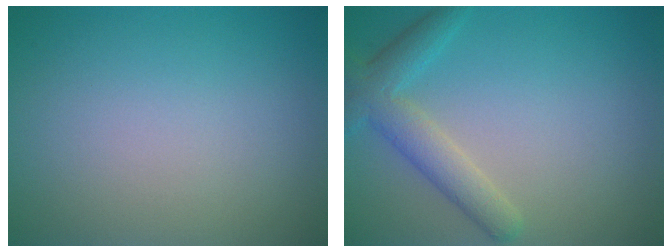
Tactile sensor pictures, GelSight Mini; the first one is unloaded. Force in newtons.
{"total": 3.7, "press": 3.7, "slide": 0.1}